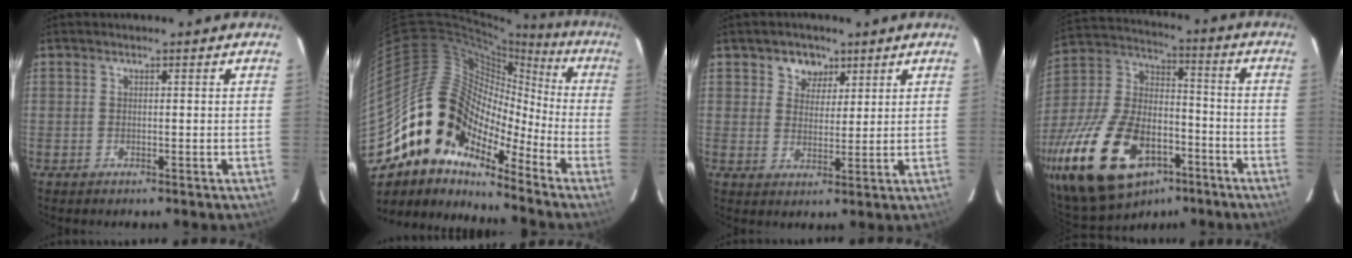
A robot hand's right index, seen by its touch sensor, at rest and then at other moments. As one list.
[{"total": 15.8, "force": [-10.2, 10.1, 6.7], "torque": [-0.117, 0.024, -0.208]}, {"total": 4.9, "force": [2.8, 3.9, 1.1], "torque": [-0.008, 0.007, 0.047]}, {"total": 29.9, "force": [-15.5, 16.5, 19.5], "torque": [-0.417, -0.010, -0.249]}]